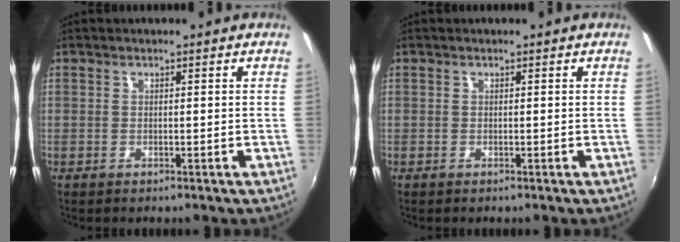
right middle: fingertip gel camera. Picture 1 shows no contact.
{"total": 0.0}